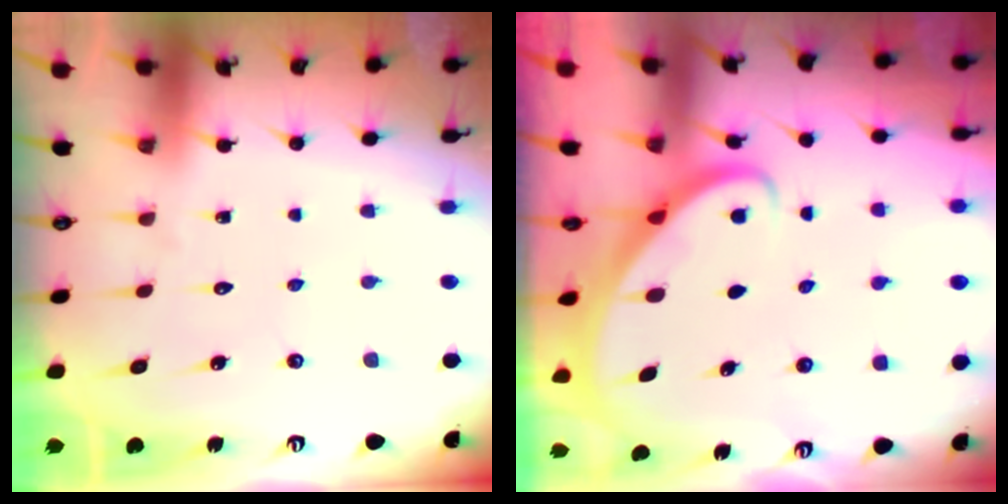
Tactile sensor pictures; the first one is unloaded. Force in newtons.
{"total": 2.8, "press": 2.8, "slide": 0.2}